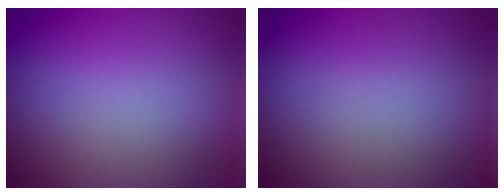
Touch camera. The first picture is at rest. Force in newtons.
{"total": 0.0}